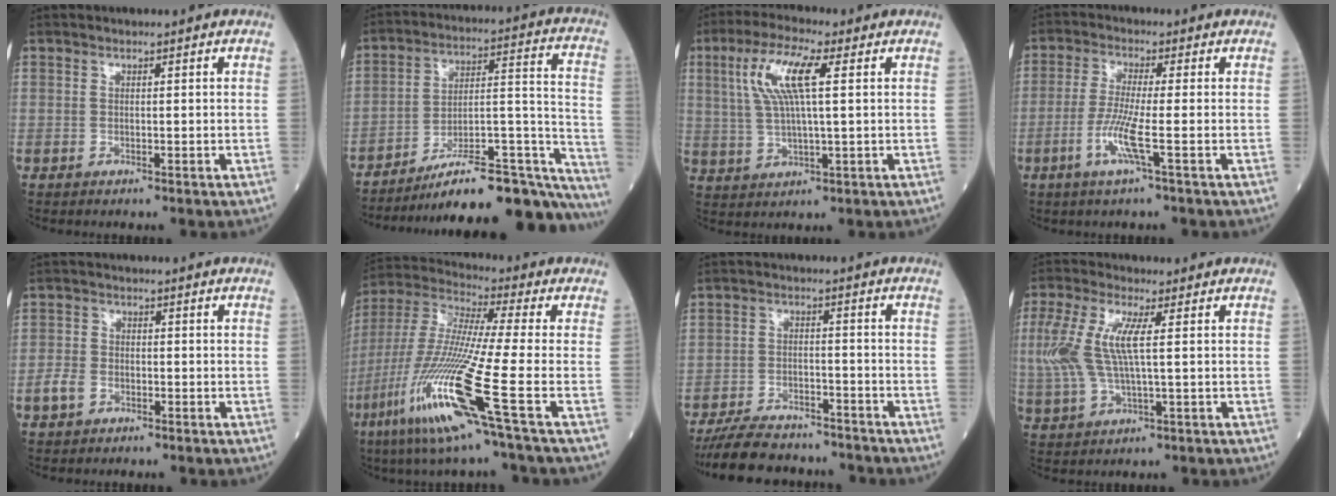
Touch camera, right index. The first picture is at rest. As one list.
[{"total": 26.4, "force": [-22.6, 3.7, 13.2], "torque": [-0.107, 0.031, -0.325]}, {"total": 9.4, "force": [2.9, 1.5, 8.8], "torque": [-0.188, 0.015, 0.056]}, {"total": 5.9, "force": [-2.0, -0.5, 5.5], "torque": [-0.117, -0.014, -0.045]}, {"total": 3.2, "force": [-1.5, 2.3, 1.7], "torque": [-0.039, 0.005, -0.028]}, {"total": 17.8, "force": [-7.8, -1.1, 16.0], "torque": [-0.356, -0.041, -0.160]}, {"total": 11.7, "force": [-10.6, 3.2, 3.8], "torque": [-0.063, 0.004, -0.166]}, {"total": 9.7, "force": [1.4, 2.7, 9.2], "torque": [-0.229, 0.011, 0.029]}]